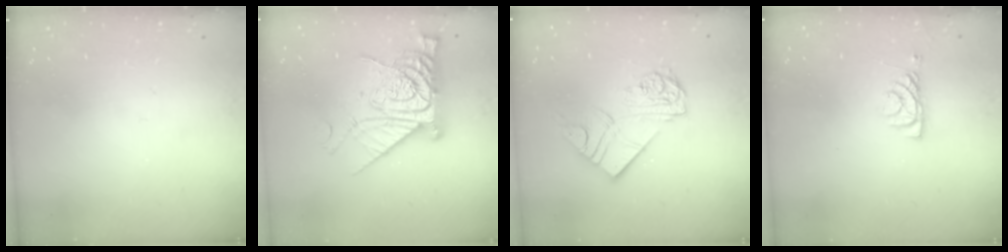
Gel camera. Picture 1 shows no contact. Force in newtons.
{"total": 18.8, "press": 18.8, "slide": 1.6}
{"total": 12.3, "press": 12.2, "slide": 1.1}
{"total": 4.7, "press": 4.6, "slide": 0.7}